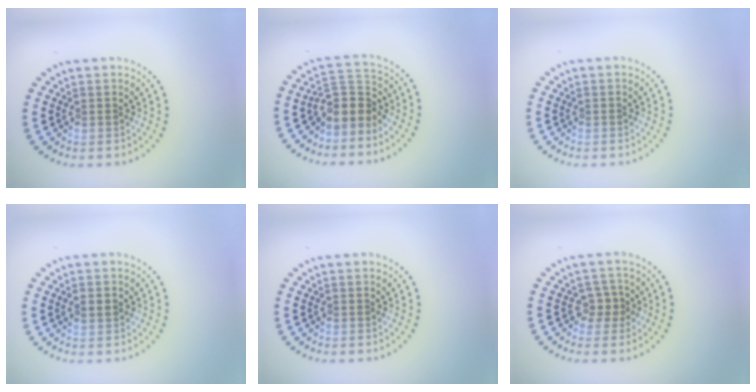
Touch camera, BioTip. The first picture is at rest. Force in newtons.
{"total": 3.4, "press": 2.7, "slide": 2.2}
{"total": 0.0}
{"total": 1.7, "press": 1.7, "slide": 0.0}
{"total": 0.0}
{"total": 1.7, "press": 1.5, "slide": 0.8}